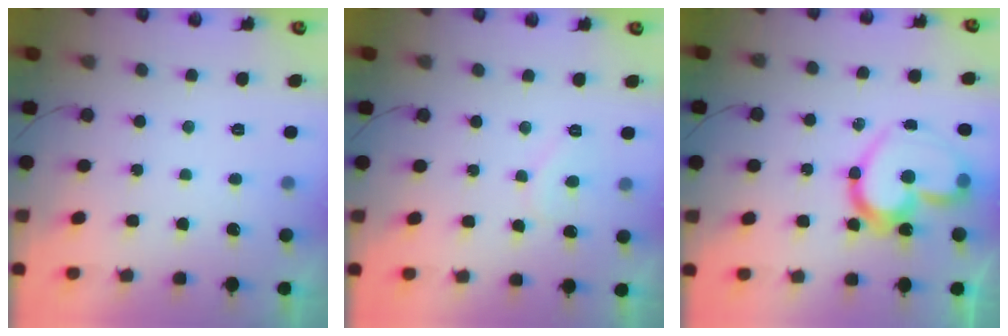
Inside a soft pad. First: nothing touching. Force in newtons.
{"total": 6.6, "press": 6.6, "slide": 0.5}
{"total": 19.3, "press": 19.2, "slide": 1.6}